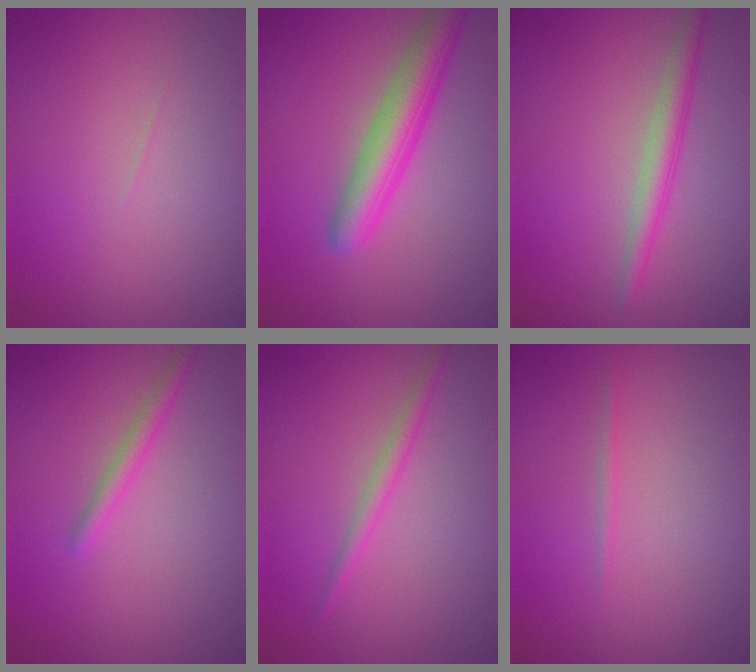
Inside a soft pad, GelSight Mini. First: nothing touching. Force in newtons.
{"total": 5.0, "press": 5.0, "slide": 0.1}
{"total": 2.5, "press": 2.5, "slide": 0.0}
{"total": 1.5, "press": 1.5, "slide": 0.0}
{"total": 1.4, "press": 1.4, "slide": 0.1}
{"total": 0.5, "press": 0.5, "slide": 0.1}